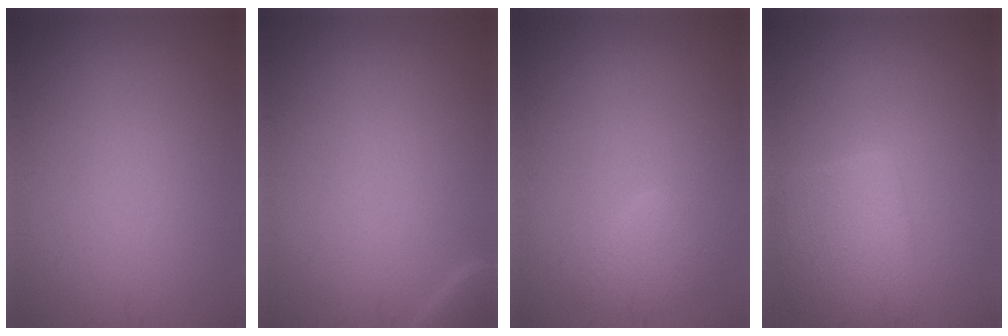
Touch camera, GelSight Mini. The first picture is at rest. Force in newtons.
{"total": 1.1, "press": 1.1, "slide": 0.1}
{"total": 1.5, "press": 1.5, "slide": 0.1}
{"total": 4.4, "press": 4.4, "slide": 0.3}